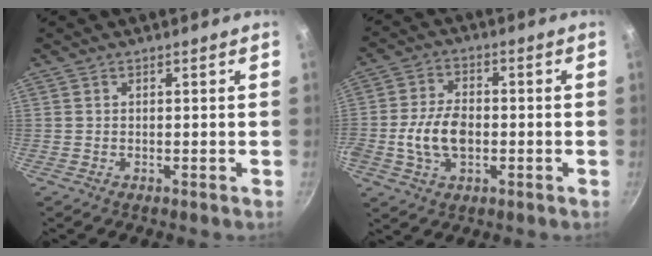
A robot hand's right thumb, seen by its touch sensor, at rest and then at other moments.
{"total": 9.3, "force": [-1.6, 5.9, 7.0], "torque": [-0.126, 0.016, -0.034]}